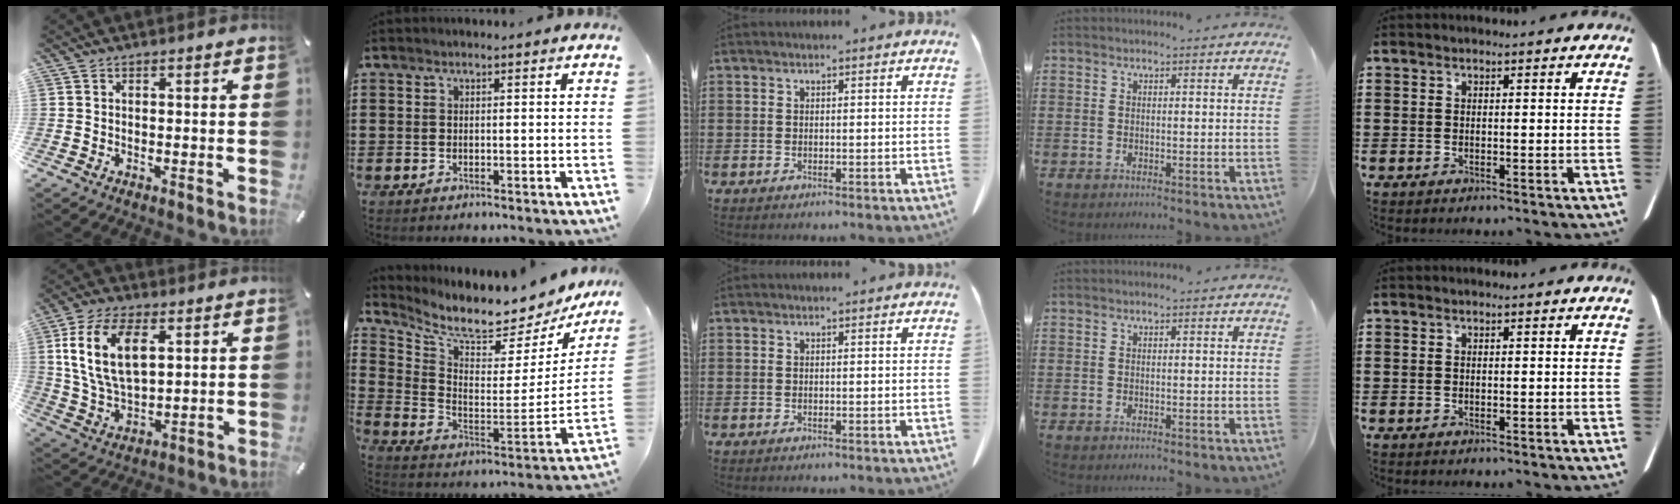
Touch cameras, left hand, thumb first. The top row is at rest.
{"thumb": {"total": 14.4, "force": [5.0, 8.2, 10.7], "torque": [-0.245, -0.002, 0.086]}, "index": {"total": 7.2, "force": [6.5, 0.8, 3.0], "torque": [-0.077, -0.073, 0.102]}}